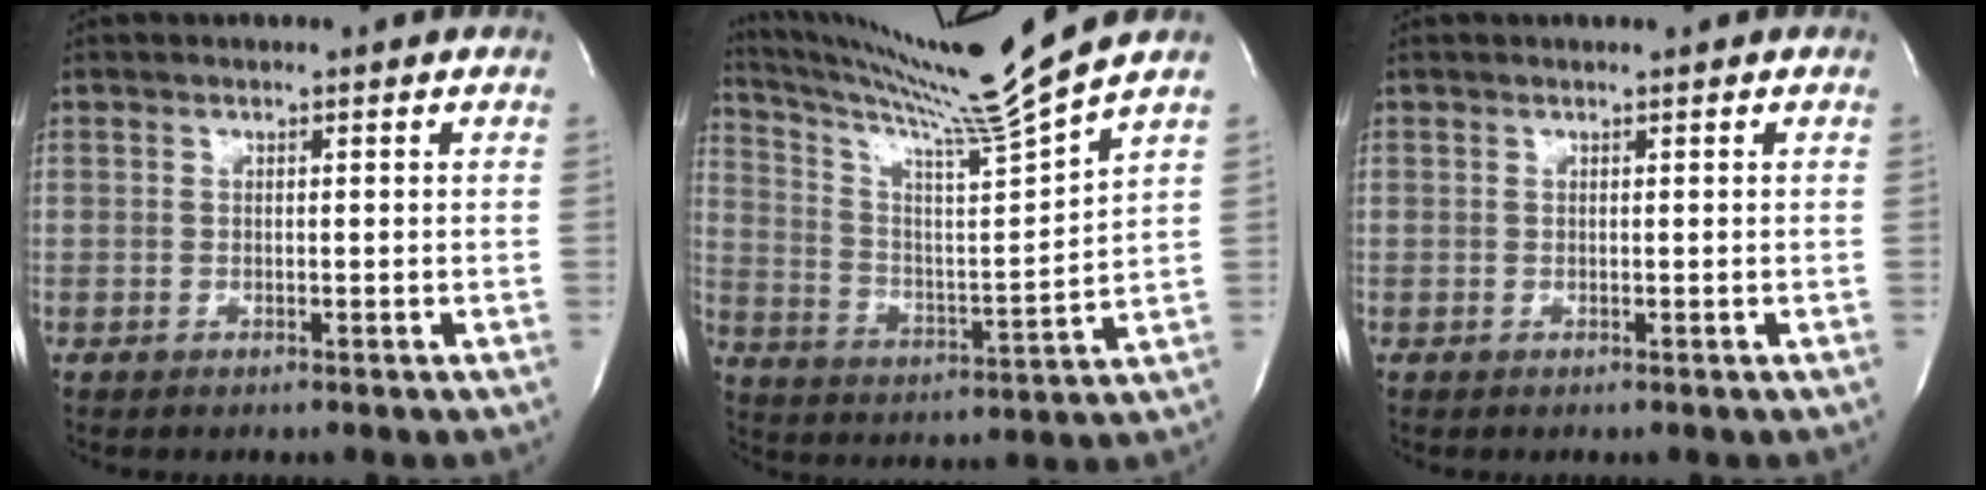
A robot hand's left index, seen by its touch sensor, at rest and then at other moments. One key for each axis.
{"total": 16.1, "fx": 13.9, "fy": -4.4, "fz": 6.7, "tx": -0.125, "ty": -0.057, "tz": 0.230}
{"total": 0.0}